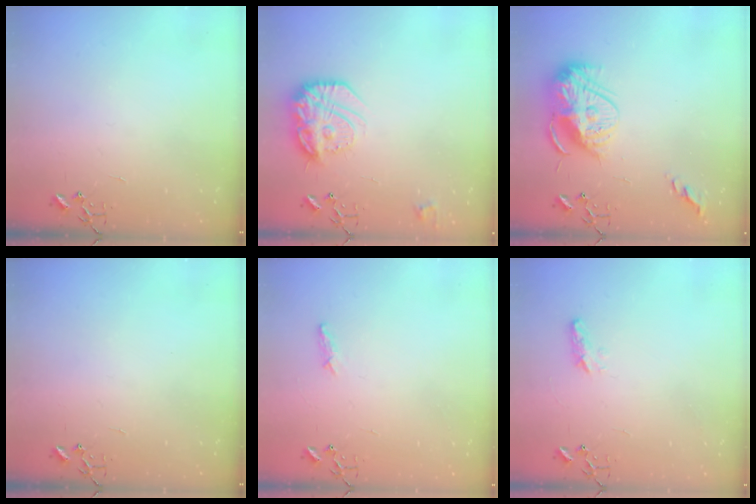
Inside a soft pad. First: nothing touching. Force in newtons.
{"total": 18.0, "press": 18.0, "slide": 1.3}
{"total": 15.6, "press": 15.6, "slide": 1.2}
{"total": 0.0}
{"total": 5.9, "press": 5.8, "slide": 0.7}
{"total": 6.5, "press": 6.4, "slide": 0.7}